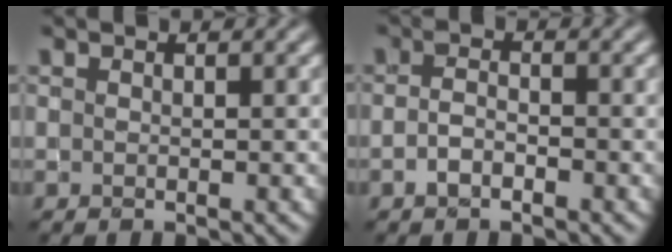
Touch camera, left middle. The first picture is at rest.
{"total": 1.3, "force": [-0.9, 0.5, 0.8], "torque": [-0.016, 0.005, -0.021]}